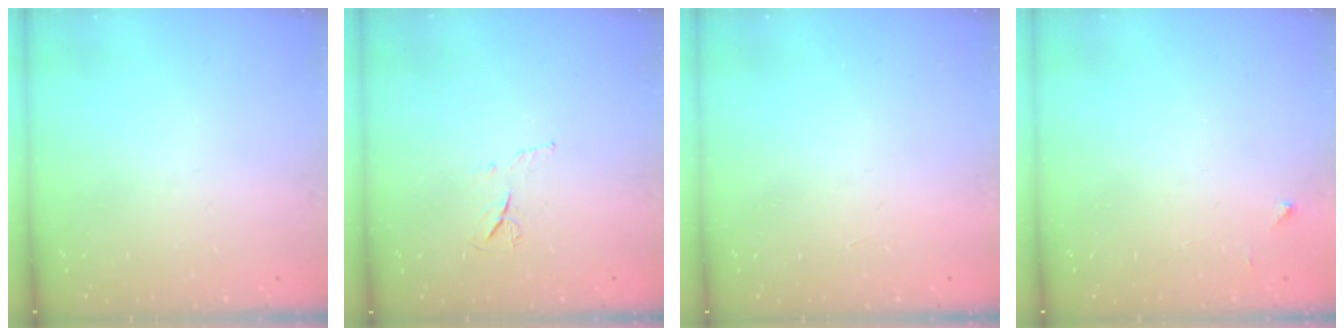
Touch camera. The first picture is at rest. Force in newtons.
{"total": 4.7, "press": 4.6, "slide": 0.8}
{"total": 1.5, "press": 1.5, "slide": 0.1}
{"total": 2.0, "press": 2.0, "slide": 0.2}